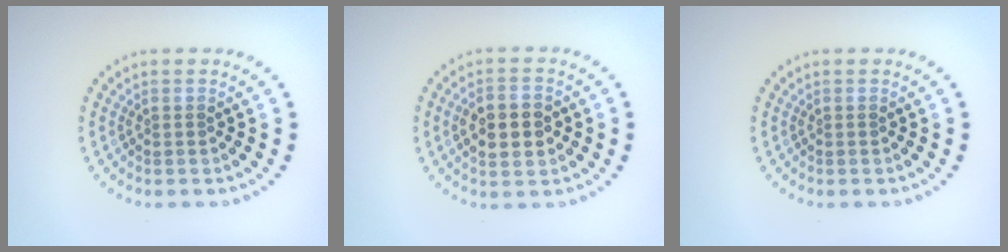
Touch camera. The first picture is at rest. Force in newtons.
{"total": 4.8, "press": 4.8, "slide": 0.1}
{"total": 0.0}